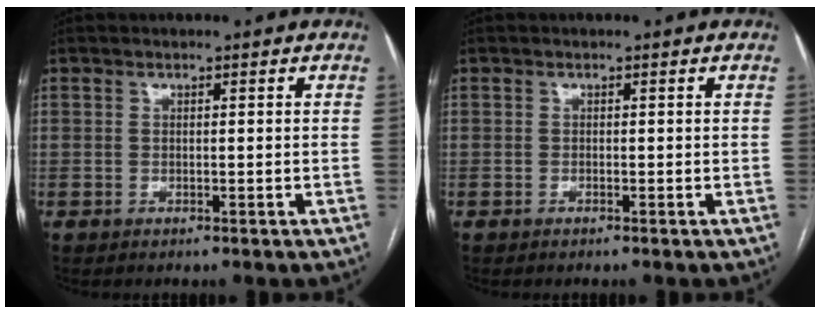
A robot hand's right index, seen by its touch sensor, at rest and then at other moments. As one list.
[{"total": 0.0}]